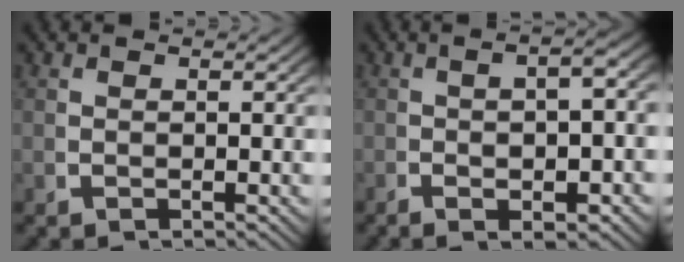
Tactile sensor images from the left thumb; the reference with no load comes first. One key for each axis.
{"total": 4.7, "fx": -0.5, "fy": 1.7, "fz": 4.4, "tx": -0.064, "ty": 0.008, "tz": -0.010}